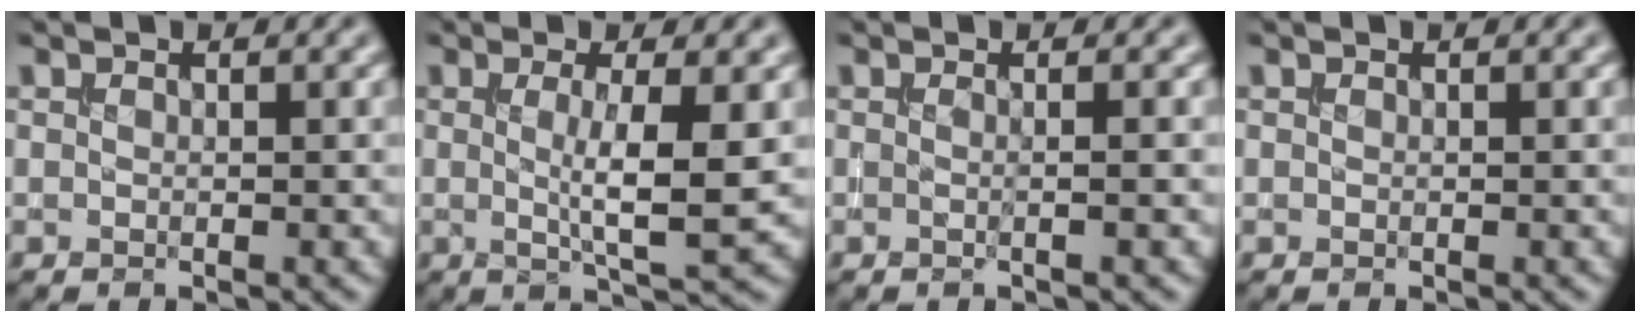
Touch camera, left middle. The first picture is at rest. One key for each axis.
{"total": 4.7, "fx": 0.2, "fy": 0.8, "fz": 4.6, "tx": -0.071, "ty": -0.007, "tz": 0.004}
{"total": 2.0, "fx": 0.2, "fy": 0.9, "fz": 1.8, "tx": -0.008, "ty": -0.004, "tz": -0.017}
{"total": 0.0}